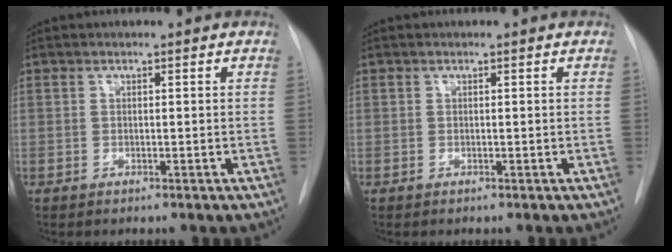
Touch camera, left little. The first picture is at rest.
{"total": 0.0}